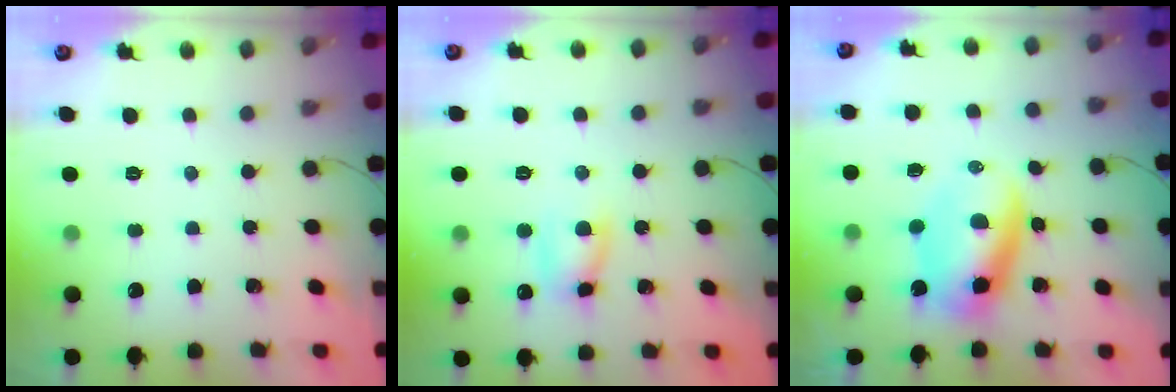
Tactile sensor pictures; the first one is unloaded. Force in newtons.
{"total": 6.2, "press": 6.2, "slide": 0.6}
{"total": 7.1, "press": 6.8, "slide": 2.0}